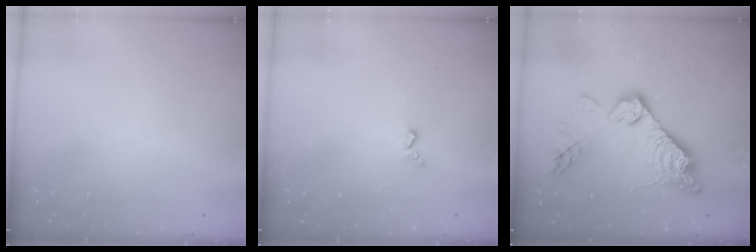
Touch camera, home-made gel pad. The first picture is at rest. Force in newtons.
{"total": 3.4, "press": 3.4, "slide": 0.5}
{"total": 18.6, "press": 18.6, "slide": 1.5}